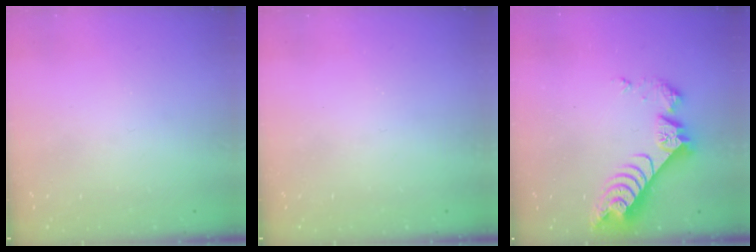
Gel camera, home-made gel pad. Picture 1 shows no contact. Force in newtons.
{"total": 0.0}
{"total": 8.7, "press": 8.6, "slide": 1.0}